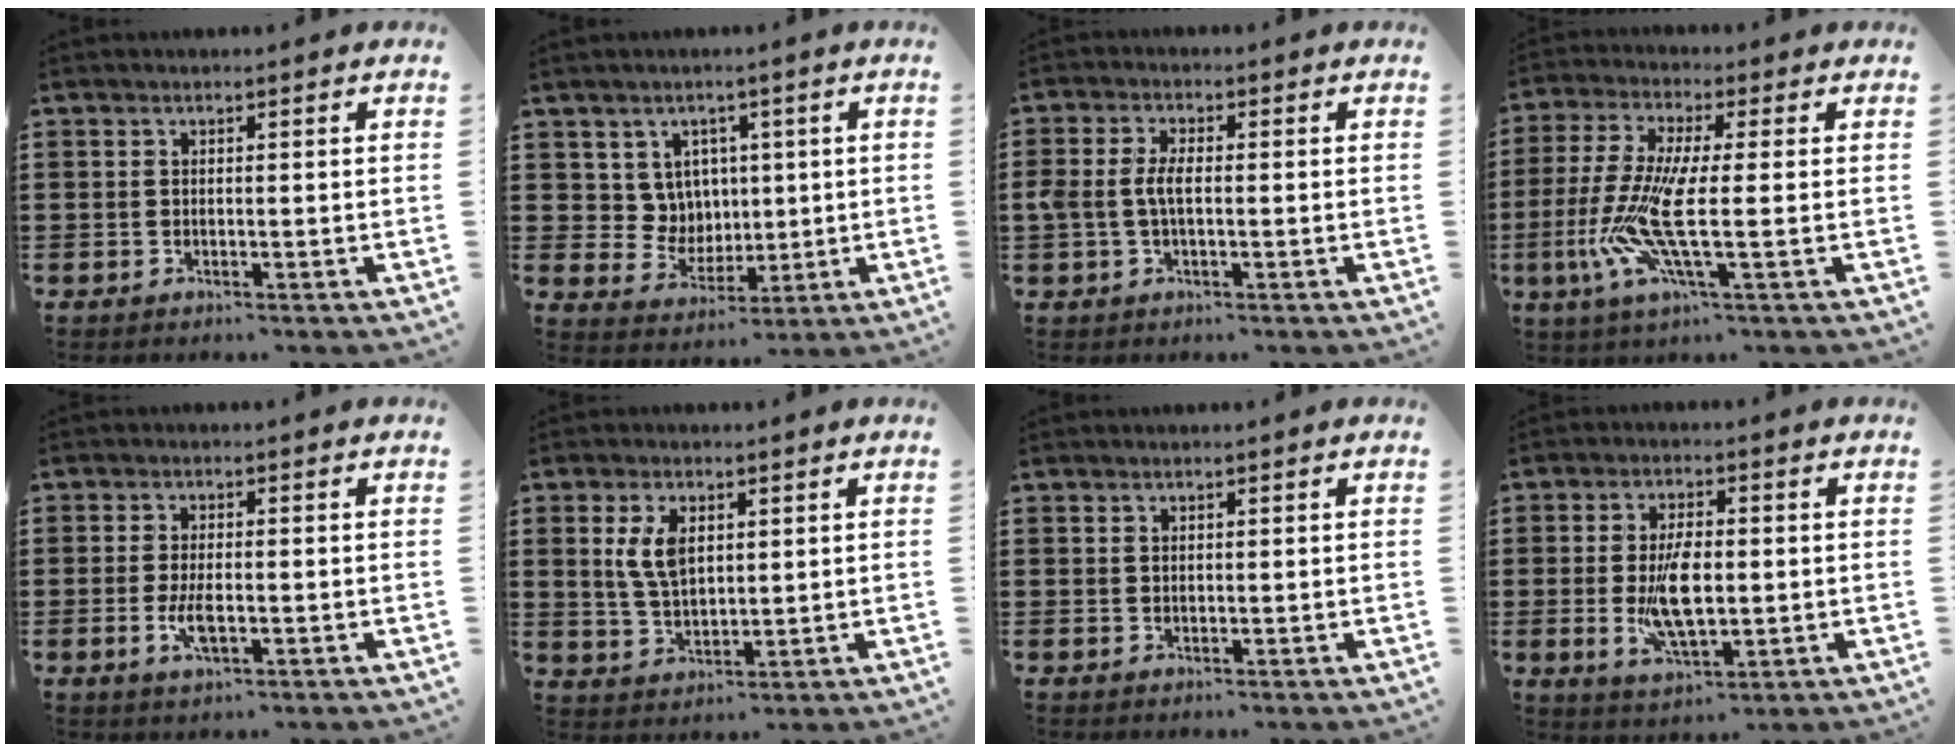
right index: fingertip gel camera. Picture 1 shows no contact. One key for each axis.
{"total": 6.2, "fx": 2.2, "fy": 5.6, "fz": 1.4, "tx": -0.049, "ty": 0.001, "tz": 0.044}
{"total": 3.8, "fx": -0.3, "fy": 1.7, "fz": 3.4, "tx": -0.085, "ty": -0.003, "tz": -0.014}
{"total": 11.4, "fx": -2.3, "fy": 1.7, "fz": 11.1, "tx": -0.256, "ty": -0.033, "tz": -0.052}
{"total": 3.8, "fx": -0.9, "fy": 1.3, "fz": 3.4, "tx": -0.081, "ty": -0.006, "tz": -0.022}
{"total": 5.9, "fx": 1.7, "fy": 3.2, "fz": 4.6, "tx": -0.108, "ty": 0.008, "tz": 0.028}
{"total": 0.6, "fx": 0.4, "fy": 0.5, "fz": 0.2, "tx": -0.005, "ty": 0.003, "tz": 0.007}
{"total": 8.5, "fx": -0.5, "fy": 3.6, "fz": 7.6, "tx": -0.154, "ty": -0.006, "tz": -0.015}